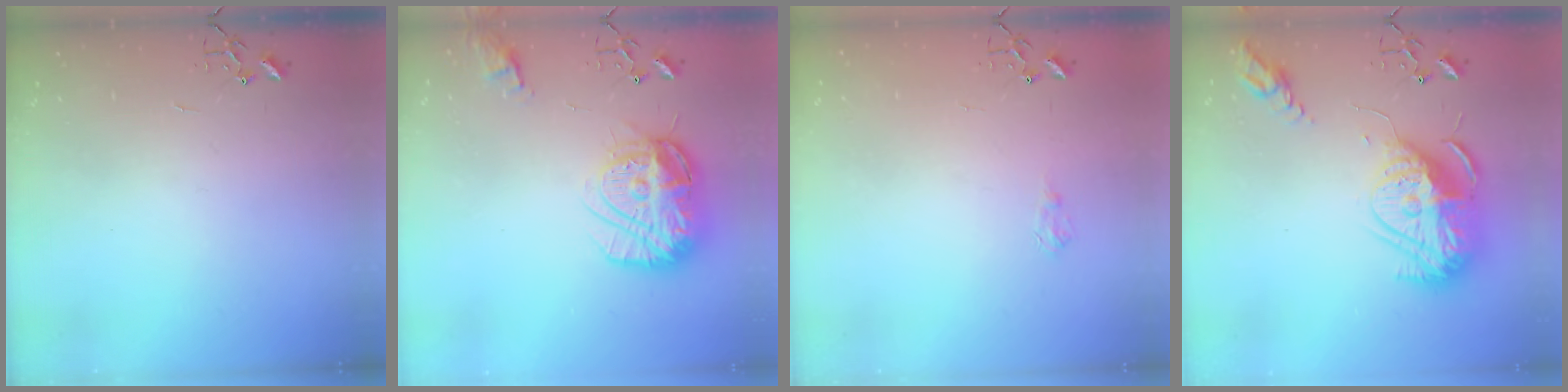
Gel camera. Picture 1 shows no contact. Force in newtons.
{"total": 18.5, "press": 18.4, "slide": 1.8}
{"total": 5.7, "press": 5.7, "slide": 0.6}
{"total": 18.8, "press": 18.7, "slide": 1.9}